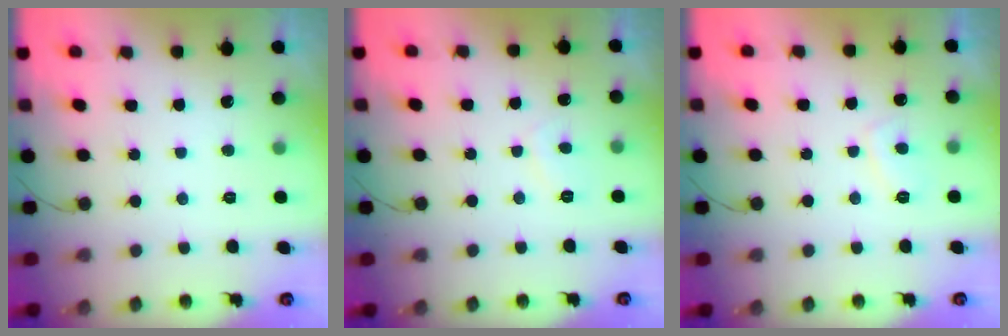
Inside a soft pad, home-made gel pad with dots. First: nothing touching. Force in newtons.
{"total": 2.2, "press": 2.0, "slide": 0.8}
{"total": 3.3, "press": 3.2, "slide": 0.9}